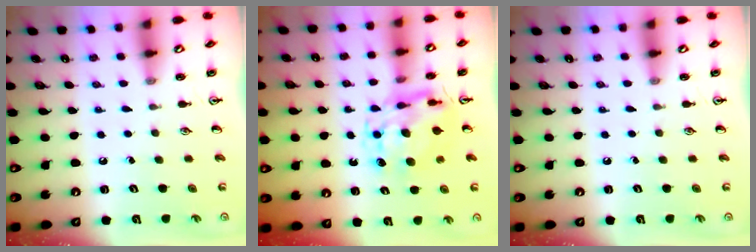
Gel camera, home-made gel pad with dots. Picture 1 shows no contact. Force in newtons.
{"total": 8.9, "press": 8.9, "slide": 0.8}
{"total": 0.0}